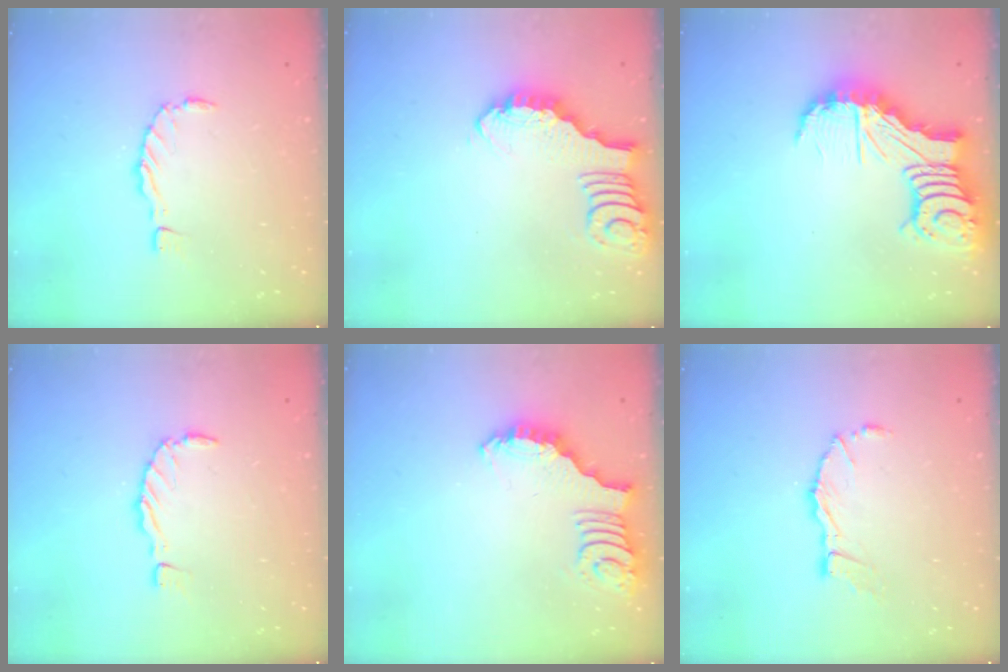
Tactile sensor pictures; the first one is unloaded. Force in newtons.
{"total": 2.9, "press": 2.9, "slide": 0.2}
{"total": 14.6, "press": 14.5, "slide": 1.7}
{"total": 0.0}
{"total": 2.5, "press": 2.5, "slide": 0.5}
{"total": 8.9, "press": 8.8, "slide": 1.0}